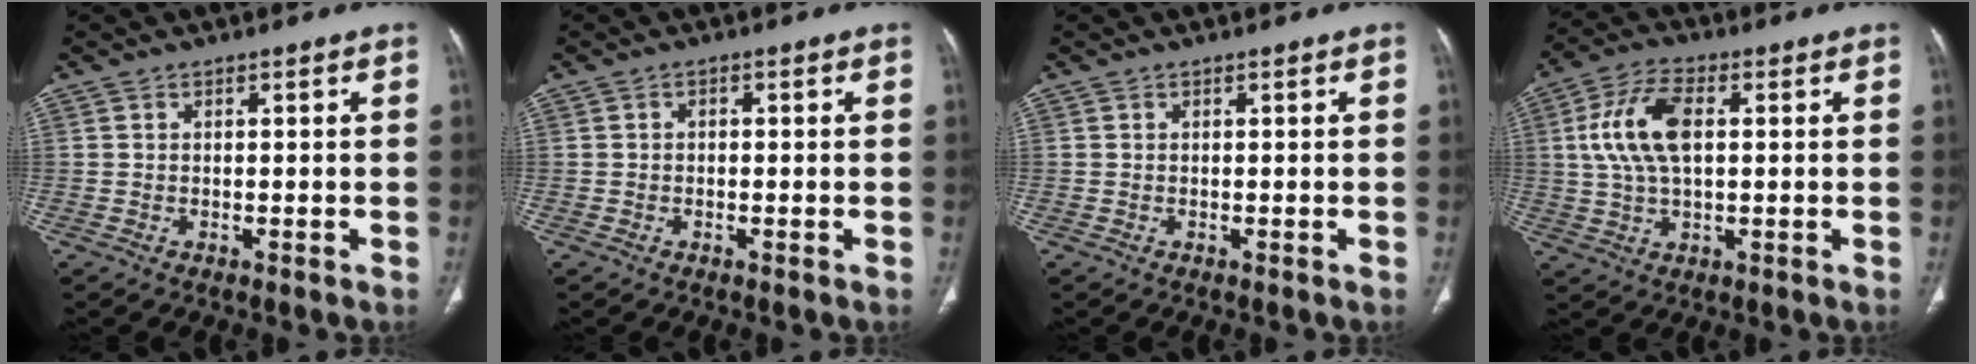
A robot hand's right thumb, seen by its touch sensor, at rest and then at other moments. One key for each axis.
{"total": 0.7, "fx": -0.1, "fy": 0.6, "fz": 0.4, "tx": -0.004, "ty": 0.003, "tz": -0.006}
{"total": 0.0}
{"total": 11.3, "fx": 1.8, "fy": 5.9, "fz": 9.5, "tx": -0.195, "ty": 0.013, "tz": 0.034}